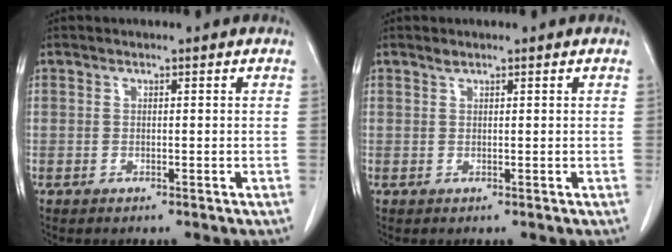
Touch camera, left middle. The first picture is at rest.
{"total": 0.5, "force": [0.5, 0.1, 0.1], "torque": [-0.008, 0.000, 0.011]}